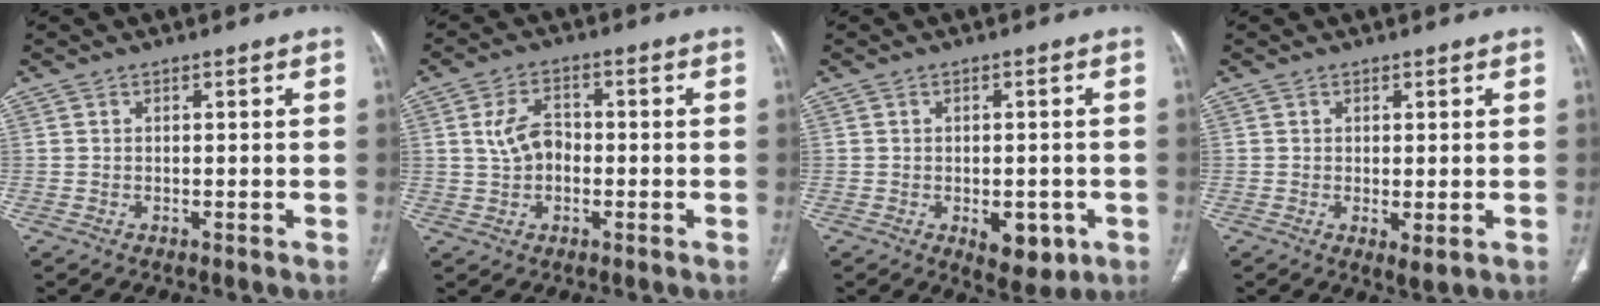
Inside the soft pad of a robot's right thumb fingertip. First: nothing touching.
{"total": 5.8, "force": [0.0, 4.0, 4.2], "torque": [-0.072, 0.015, -0.005]}
{"total": 6.9, "force": [-2.3, 3.8, 5.2], "torque": [-0.050, 0.002, -0.017]}
{"total": 2.5, "force": [-0.4, 0.8, 2.3], "torque": [-0.043, -0.012, -0.003]}